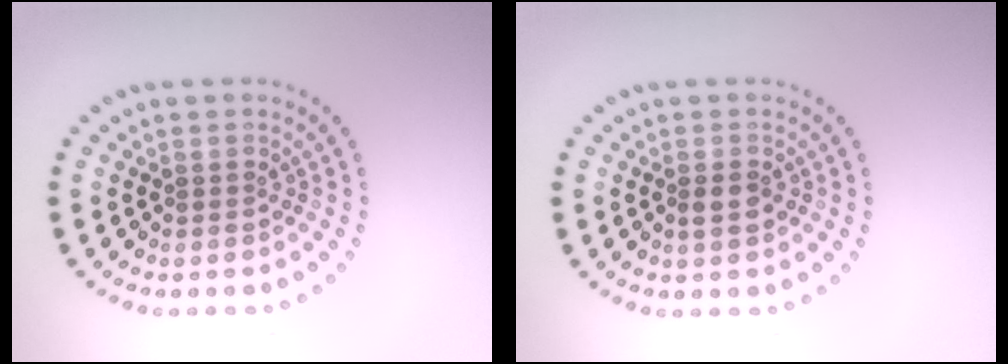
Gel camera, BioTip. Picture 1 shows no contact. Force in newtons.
{"total": 1.5, "press": 1.4, "slide": 0.5}